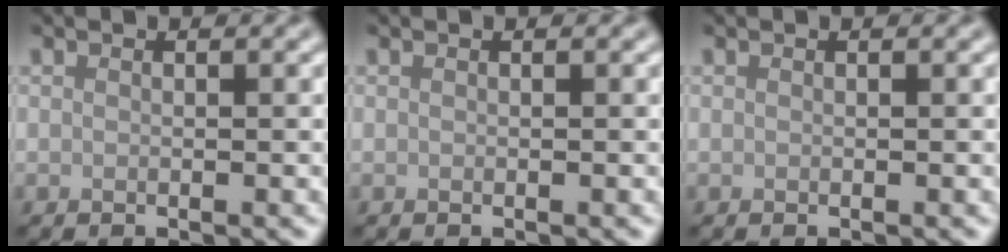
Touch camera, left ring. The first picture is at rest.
{"total": 0.0}
{"total": 0.0}